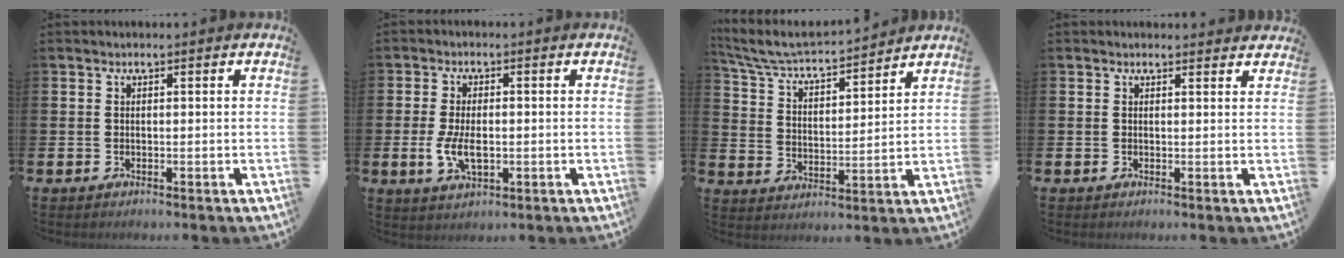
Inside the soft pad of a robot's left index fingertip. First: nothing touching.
{"total": 4.9, "force": [-0.4, 2.7, 4.2], "torque": [-0.074, 0.001, -0.010]}
{"total": 5.9, "force": [5.6, 1.0, 1.6], "torque": [-0.064, -0.044, 0.091]}
{"total": 1.0, "force": [1.0, 0.2, 0.0], "torque": [0.006, -0.003, 0.017]}